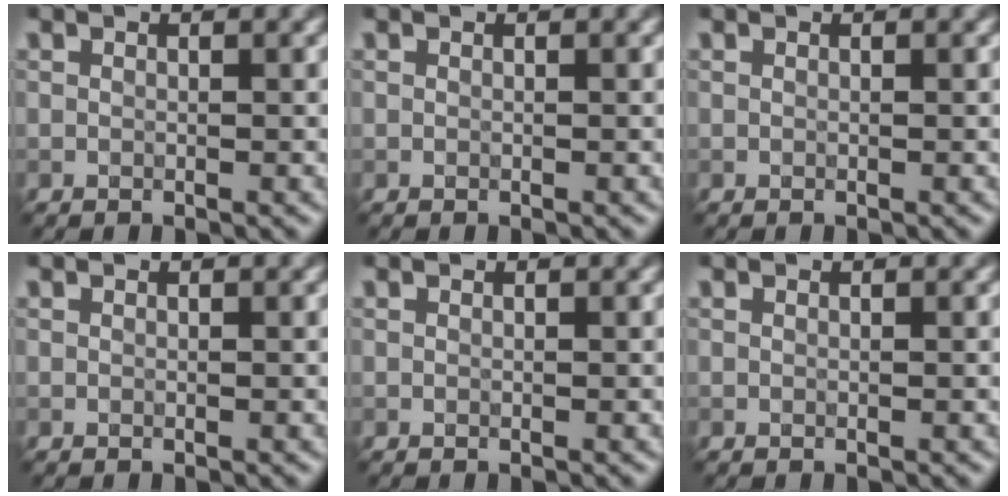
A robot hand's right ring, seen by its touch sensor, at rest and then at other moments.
{"total": 0.0}
{"total": 0.0}
{"total": 0.0}
{"total": 0.0}
{"total": 0.0}